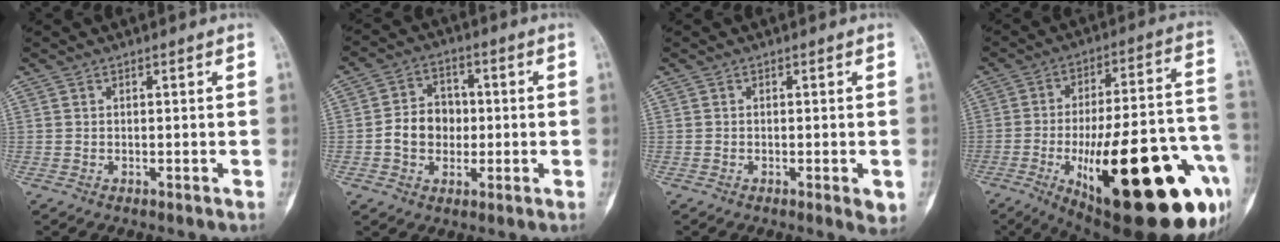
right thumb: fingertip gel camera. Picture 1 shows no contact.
{"total": 8.3, "force": [-0.7, 6.8, 4.7], "torque": [-0.049, 0.020, -0.019]}
{"total": 2.7, "force": [-0.8, 0.7, 2.5], "torque": [-0.029, -0.005, -0.008]}
{"total": 35.9, "force": [-12.5, 11.8, 31.5], "torque": [-0.386, 0.028, -0.170]}